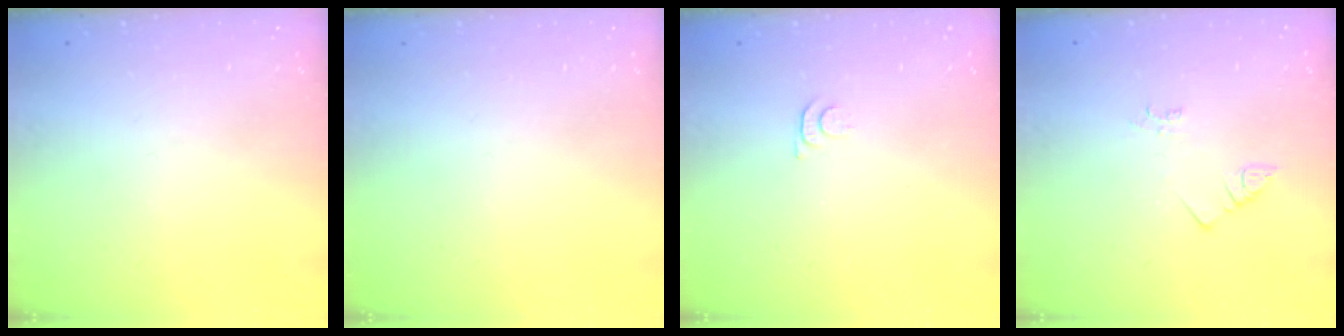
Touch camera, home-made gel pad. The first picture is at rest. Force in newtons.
{"total": 1.5, "press": 1.5, "slide": 0.1}
{"total": 4.3, "press": 4.2, "slide": 0.5}
{"total": 2.5, "press": 2.5, "slide": 0.5}